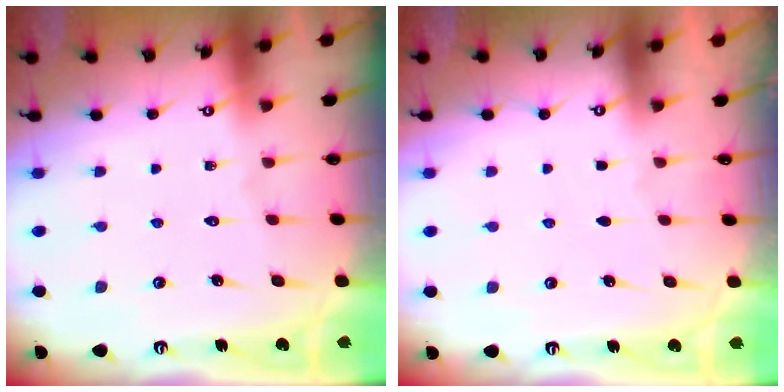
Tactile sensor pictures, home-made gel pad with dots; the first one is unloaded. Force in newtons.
{"total": 0.9, "press": 0.9, "slide": 0.1}